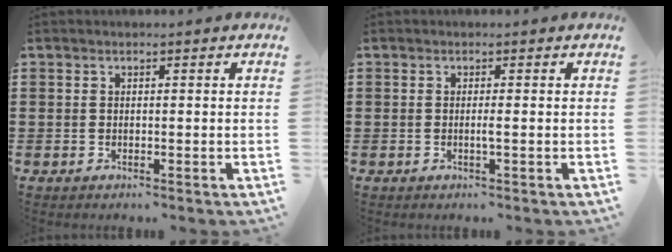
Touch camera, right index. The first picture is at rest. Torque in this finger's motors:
{"motor_torque": [0.73, 0.05, 0.02, 0.03]}